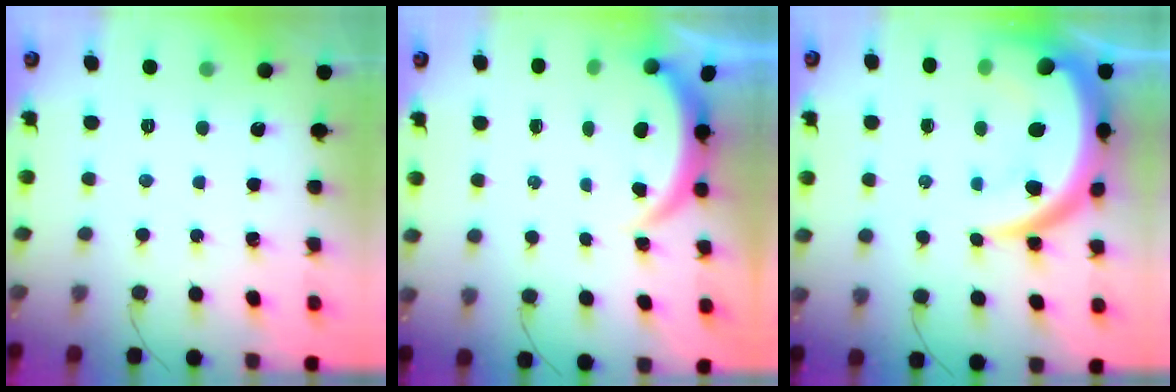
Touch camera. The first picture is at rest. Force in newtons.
{"total": 3.9, "press": 3.9, "slide": 0.3}
{"total": 19.3, "press": 19.2, "slide": 2.1}